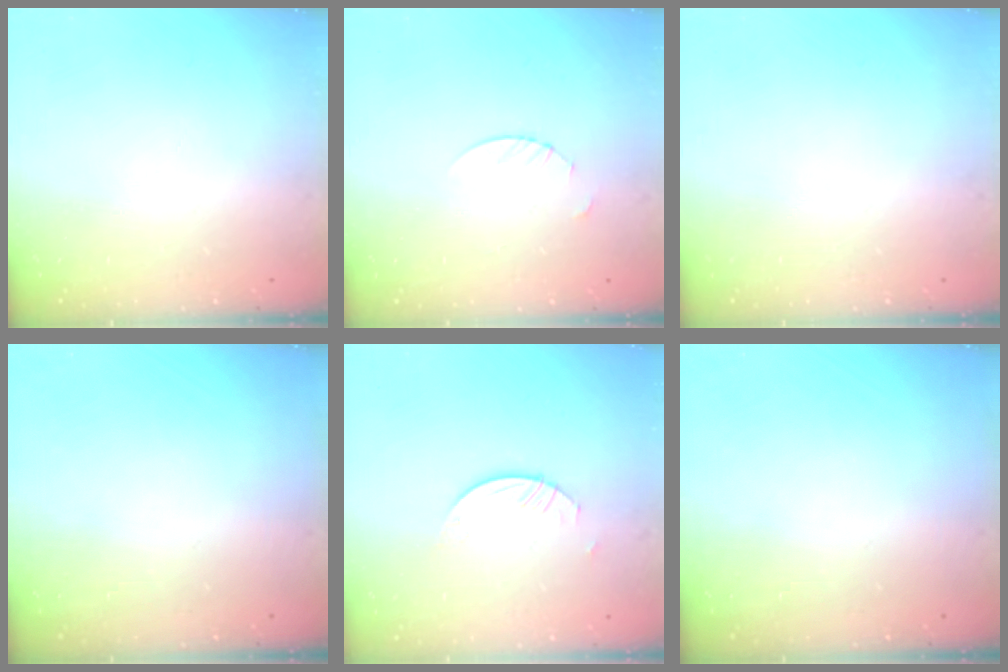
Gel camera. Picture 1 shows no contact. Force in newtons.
{"total": 1.9, "press": 1.9, "slide": 0.2}
{"total": 0.0}
{"total": 0.0}
{"total": 2.8, "press": 2.8, "slide": 0.2}
{"total": 0.0}